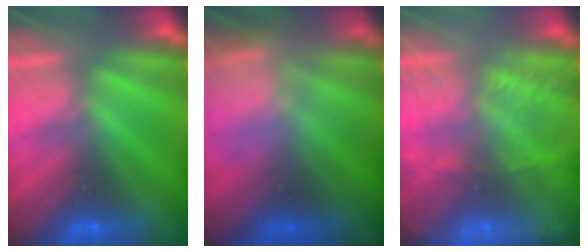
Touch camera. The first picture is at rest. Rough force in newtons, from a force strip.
{"total": 7.1}
{"total": 11.8}